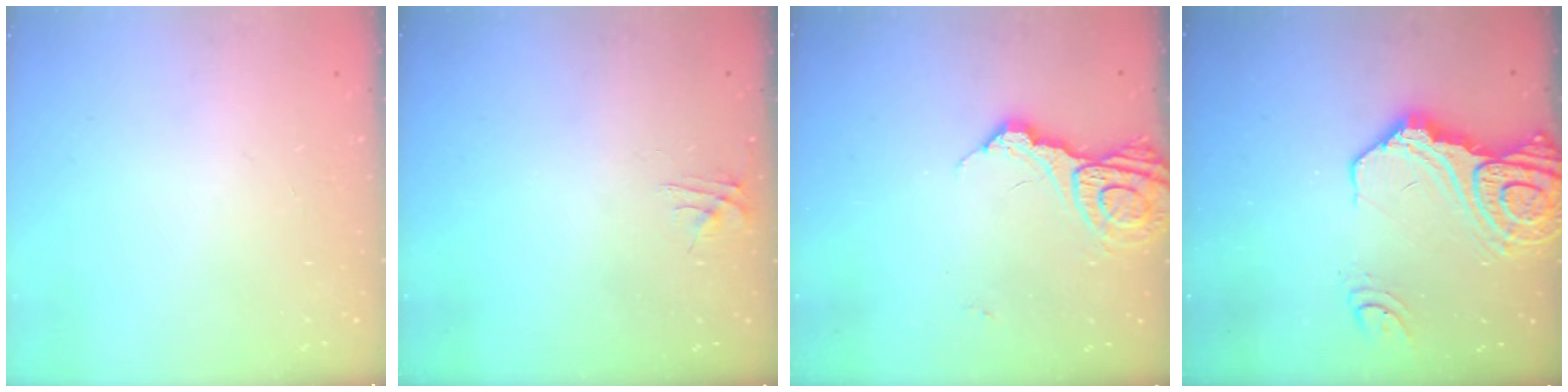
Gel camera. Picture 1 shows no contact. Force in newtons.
{"total": 4.1, "press": 4.0, "slide": 0.4}
{"total": 11.2, "press": 11.1, "slide": 1.2}
{"total": 18.8, "press": 18.7, "slide": 2.5}